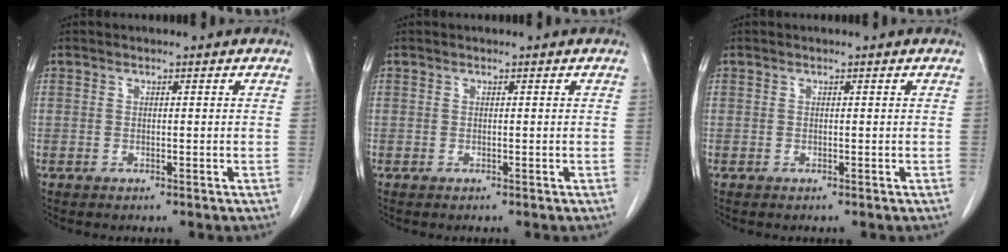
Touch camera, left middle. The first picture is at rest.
{"total": 0.0}
{"total": 0.0}